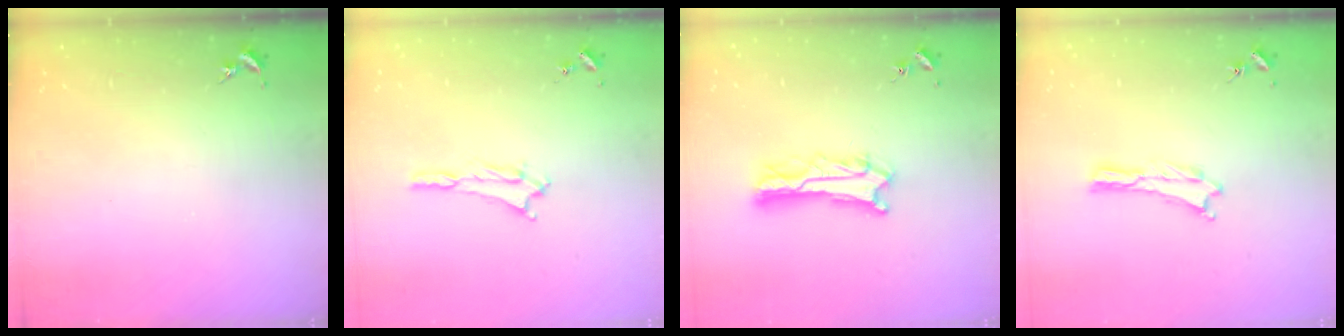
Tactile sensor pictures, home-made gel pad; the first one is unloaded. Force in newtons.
{"total": 1.3, "press": 1.3, "slide": 0.2}
{"total": 5.0, "press": 4.9, "slide": 0.5}
{"total": 0.0}